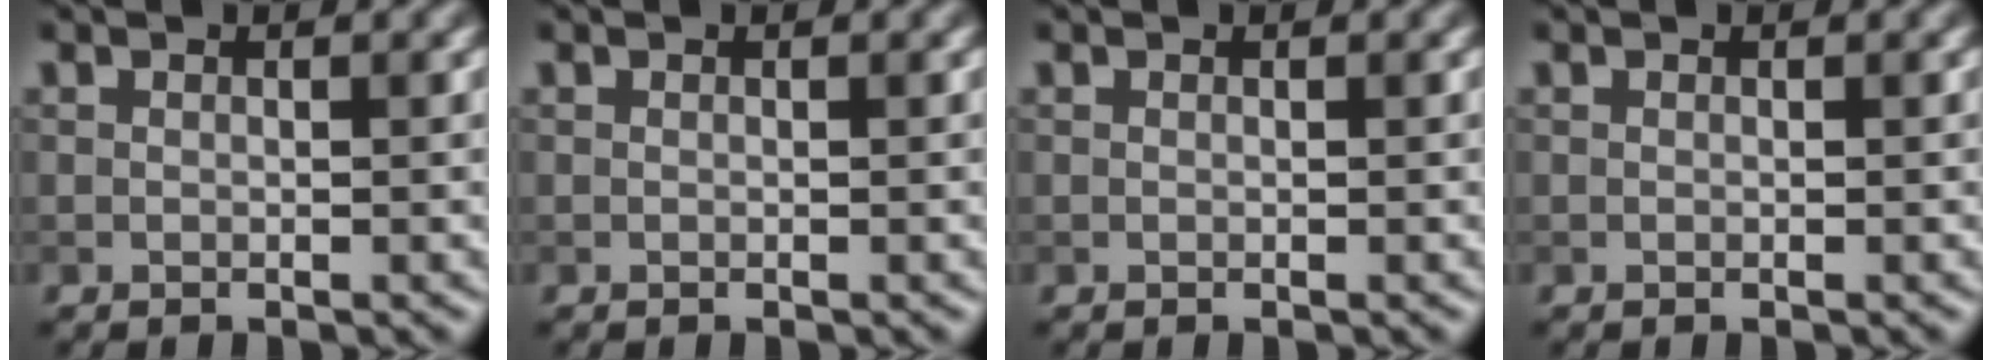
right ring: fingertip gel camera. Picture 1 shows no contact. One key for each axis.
{"total": 0.0}
{"total": 0.0}
{"total": 0.0}